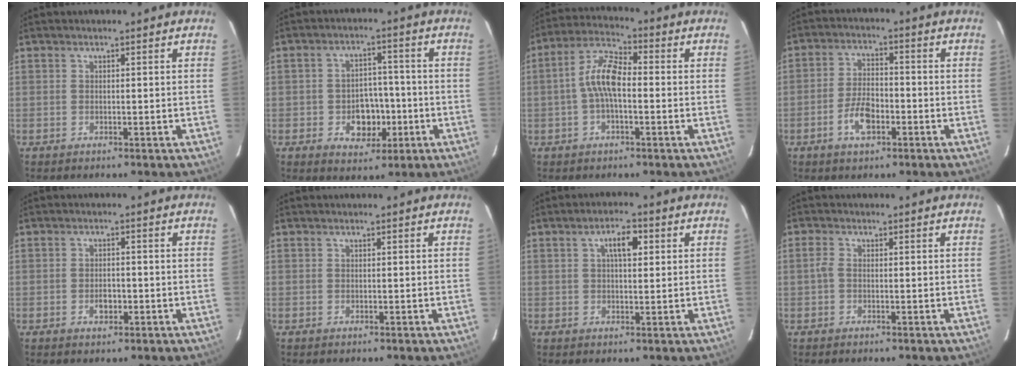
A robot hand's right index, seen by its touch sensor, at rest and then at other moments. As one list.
[{"total": 7.6, "force": [-2.5, 5.8, 4.2], "torque": [-0.081, 0.012, -0.024]}, {"total": 7.9, "force": [-1.0, 3.1, 7.1], "torque": [-0.150, 0.022, -0.023]}, {"total": 6.7, "force": [-3.2, 3.4, 4.9], "torque": [-0.102, 0.005, -0.054]}, {"total": 2.7, "force": [-1.1, 1.8, 1.8], "torque": [-0.031, 0.002, -0.017]}, {"total": 0.0}, {"total": 4.5, "force": [1.5, 1.9, 3.8], "torque": [-0.063, 0.013, 0.025]}, {"total": 1.5, "force": [-0.2, 0.9, 1.1], "torque": [-0.027, 0.004, -0.008]}]